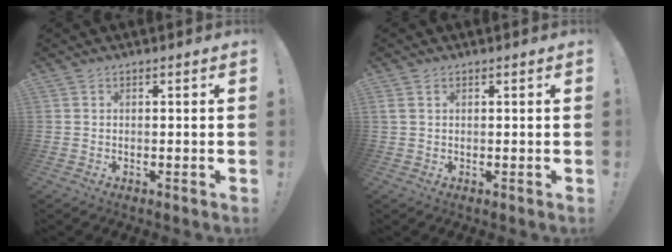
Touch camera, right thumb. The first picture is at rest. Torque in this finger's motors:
{"motor_torque": [0.02, 0.06, 0.03, 0.14, 0.00]}